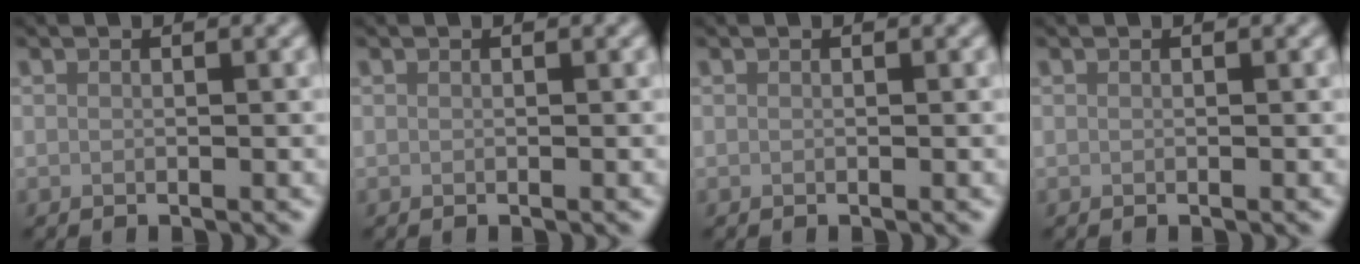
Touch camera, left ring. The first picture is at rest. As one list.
[{"total": 0.0}, {"total": 0.0}, {"total": 0.0}]